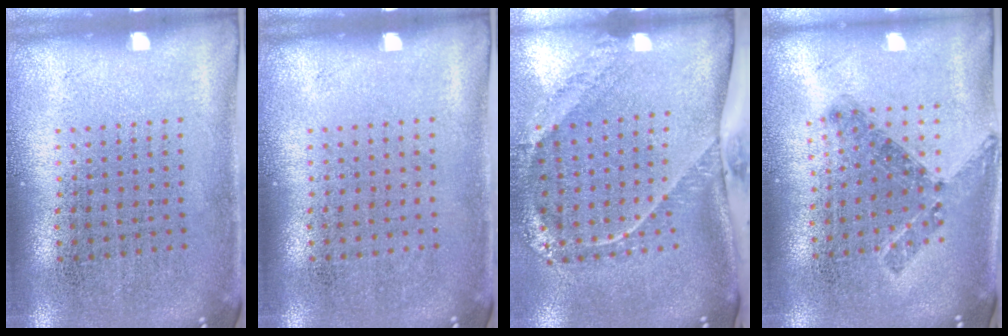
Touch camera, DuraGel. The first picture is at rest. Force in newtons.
{"total": 0.0}
{"total": 2.7, "press": 1.8, "slide": 2.0}
{"total": 0.8, "press": 0.8, "slide": 0.3}